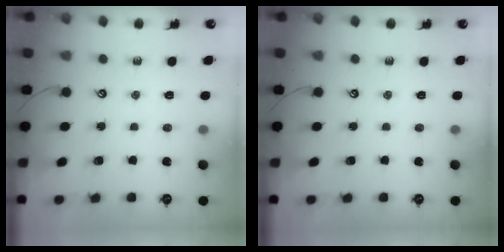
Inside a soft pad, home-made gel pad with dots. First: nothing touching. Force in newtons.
{"total": 0.0}